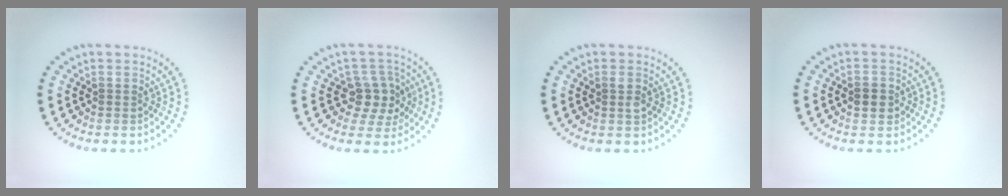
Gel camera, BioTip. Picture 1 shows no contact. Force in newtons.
{"total": 3.2, "press": 2.9, "slide": 1.2}
{"total": 0.9, "press": 0.9, "slide": 0.3}
{"total": 1.7, "press": 1.7, "slide": 0.1}